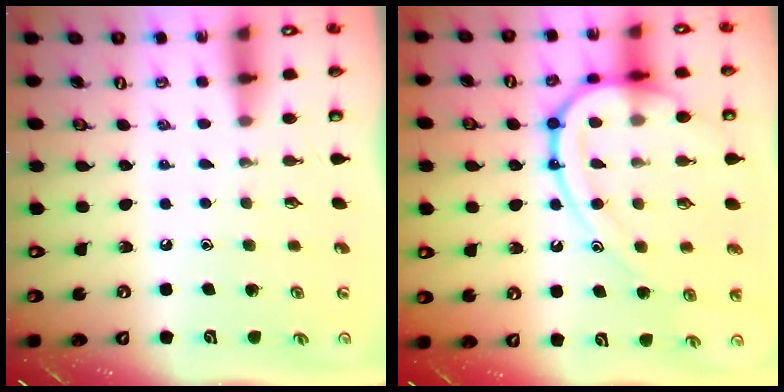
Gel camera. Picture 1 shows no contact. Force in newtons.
{"total": 15.8, "press": 15.7, "slide": 1.3}